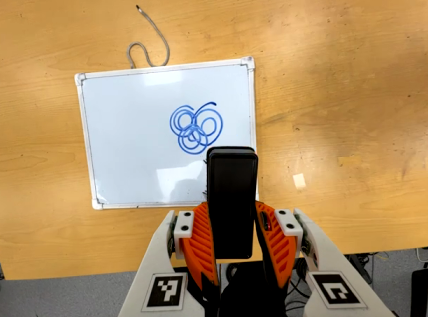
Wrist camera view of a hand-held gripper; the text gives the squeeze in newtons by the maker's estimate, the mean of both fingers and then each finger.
{"total": 4.9, "left": 3.2, "right": 6.6}